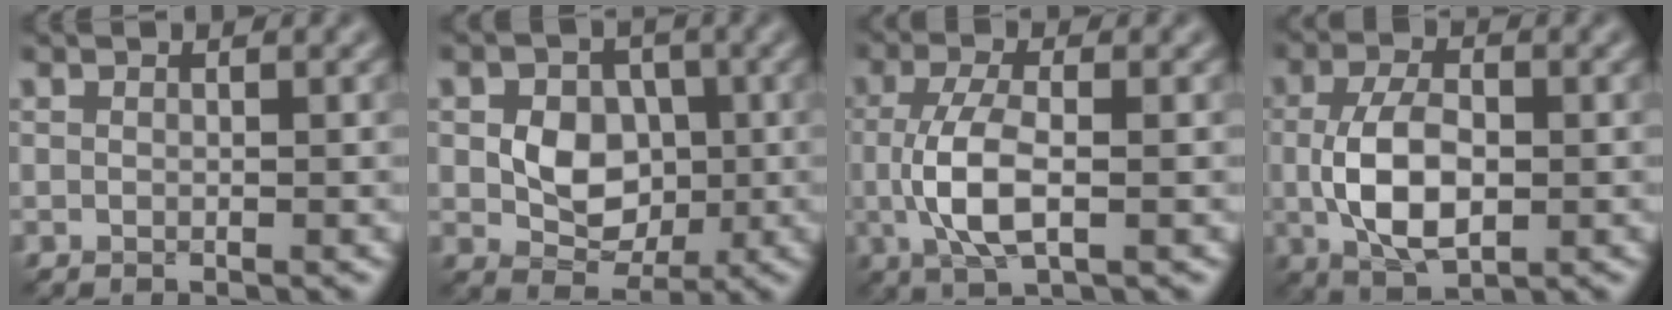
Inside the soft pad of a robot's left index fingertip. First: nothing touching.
{"total": 5.2, "force": [-0.1, 4.0, 3.3], "torque": [-0.051, -0.002, -0.004]}
{"total": 5.1, "force": [-0.5, 2.0, 4.6], "torque": [-0.108, -0.003, -0.015]}
{"total": 6.6, "force": [-0.6, 3.7, 5.5], "torque": [-0.118, -0.005, -0.012]}